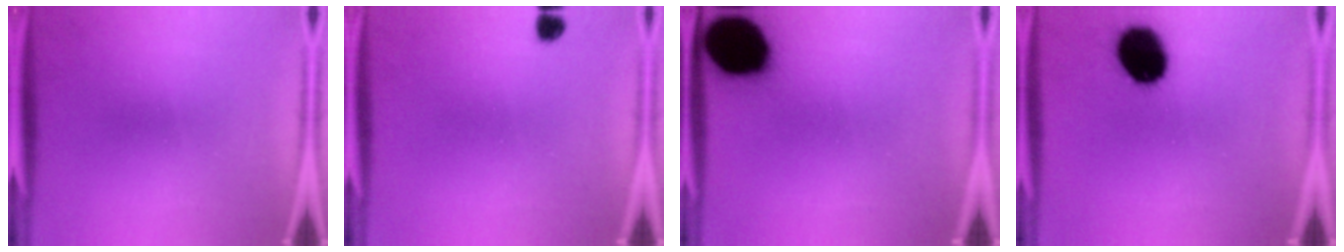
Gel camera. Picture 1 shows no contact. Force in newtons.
{"total": 1.8}
{"total": 17.6}
{"total": 15.0}